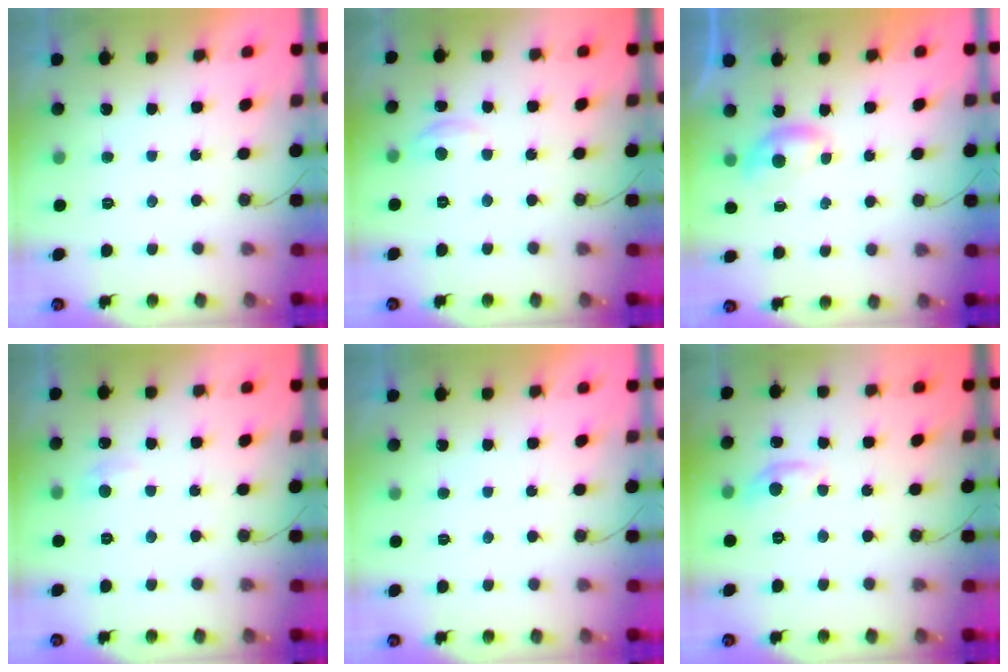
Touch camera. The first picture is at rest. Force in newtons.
{"total": 2.9, "press": 2.9, "slide": 0.3}
{"total": 4.2, "press": 4.2, "slide": 0.4}
{"total": 5.9, "press": 5.9, "slide": 0.9}
{"total": 0.0}
{"total": 4.9, "press": 4.9, "slide": 0.1}